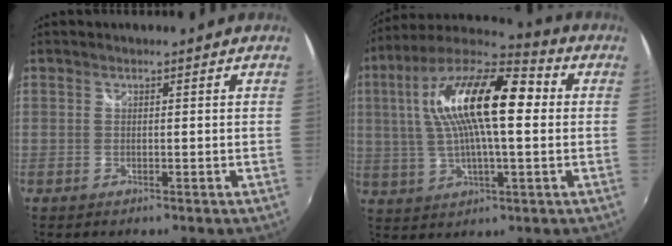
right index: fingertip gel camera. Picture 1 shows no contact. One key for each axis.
{"total": 20.0, "fx": 3.7, "fy": 6.4, "fz": 18.6, "tx": -0.342, "ty": 0.025, "tz": 0.049}